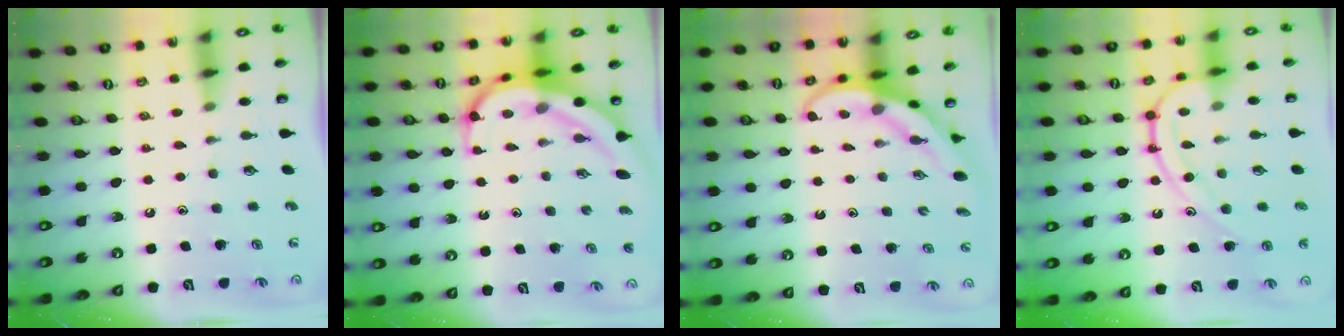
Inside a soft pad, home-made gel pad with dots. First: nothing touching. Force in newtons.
{"total": 10.3, "press": 10.2, "slide": 1.3}
{"total": 3.9, "press": 3.9, "slide": 0.4}
{"total": 13.7, "press": 13.6, "slide": 0.8}